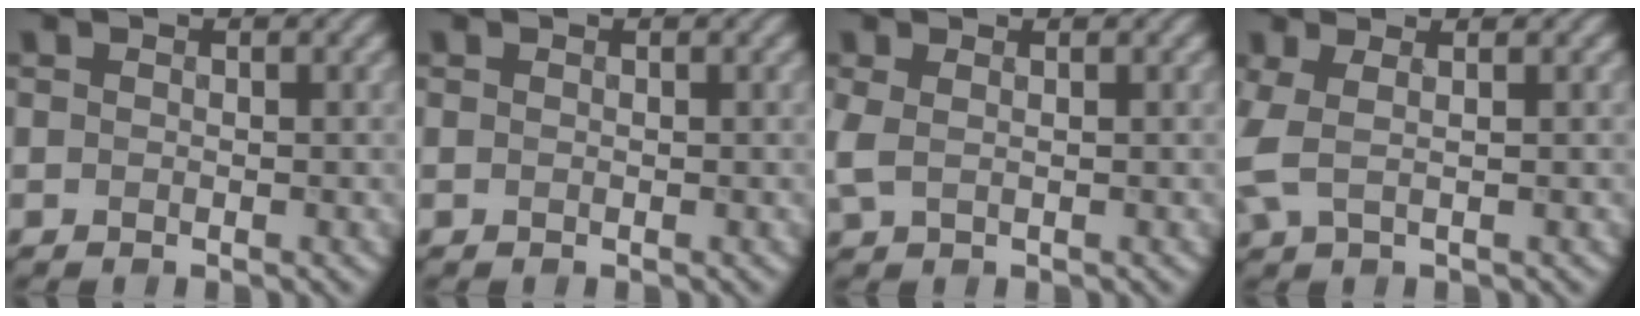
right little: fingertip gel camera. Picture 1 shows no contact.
{"total": 0.0}
{"total": 1.6, "force": [0.4, 0.6, 1.4], "torque": [-0.035, 0.003, 0.006]}
{"total": 2.8, "force": [0.2, 0.9, 2.7], "torque": [-0.064, 0.007, -0.002]}